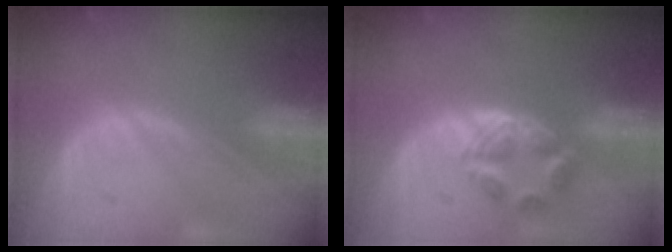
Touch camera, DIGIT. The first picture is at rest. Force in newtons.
{"total": 5.9, "press": 5.0, "slide": 3.1}